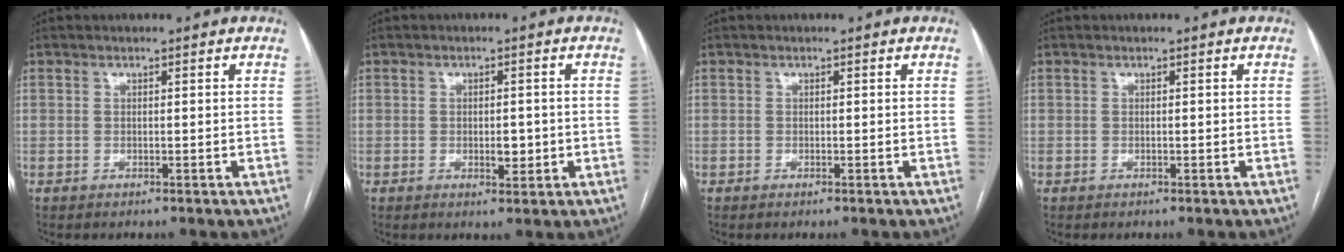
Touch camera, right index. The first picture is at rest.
{"total": 2.8, "force": [-0.6, 1.2, 2.4], "torque": [-0.038, 0.001, -0.005]}
{"total": 0.0}
{"total": 0.0}